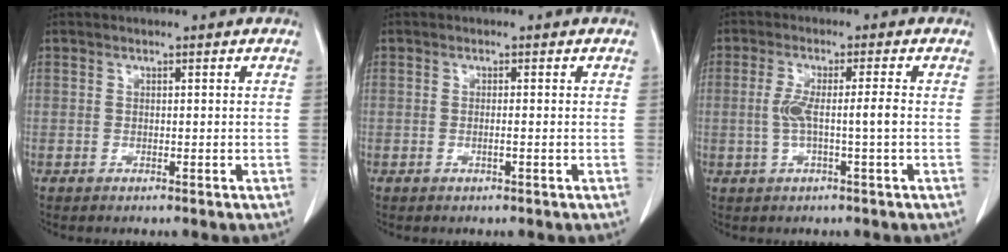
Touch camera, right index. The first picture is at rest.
{"total": 0.8, "force": [-0.2, -0.1, 0.8], "torque": [-0.016, -0.001, -0.003]}
{"total": 4.9, "force": [-0.5, -0.1, 4.9], "torque": [-0.099, 0.006, -0.008]}